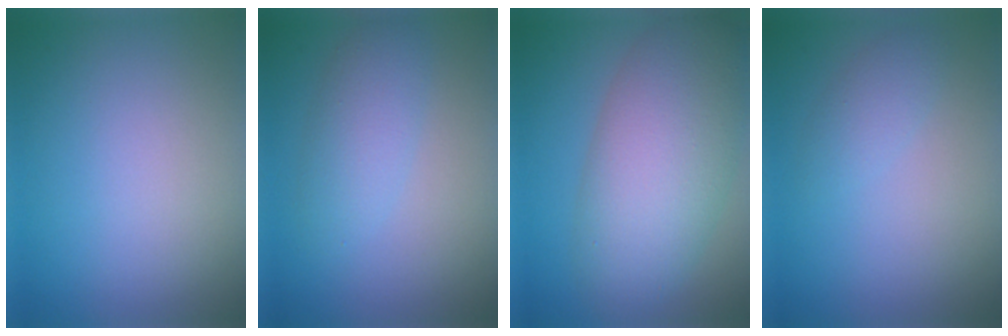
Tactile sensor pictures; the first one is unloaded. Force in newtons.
{"total": 2.9, "press": 2.8, "slide": 0.2}
{"total": 9.2, "press": 9.2, "slide": 0.4}
{"total": 1.6, "press": 1.6, "slide": 0.0}